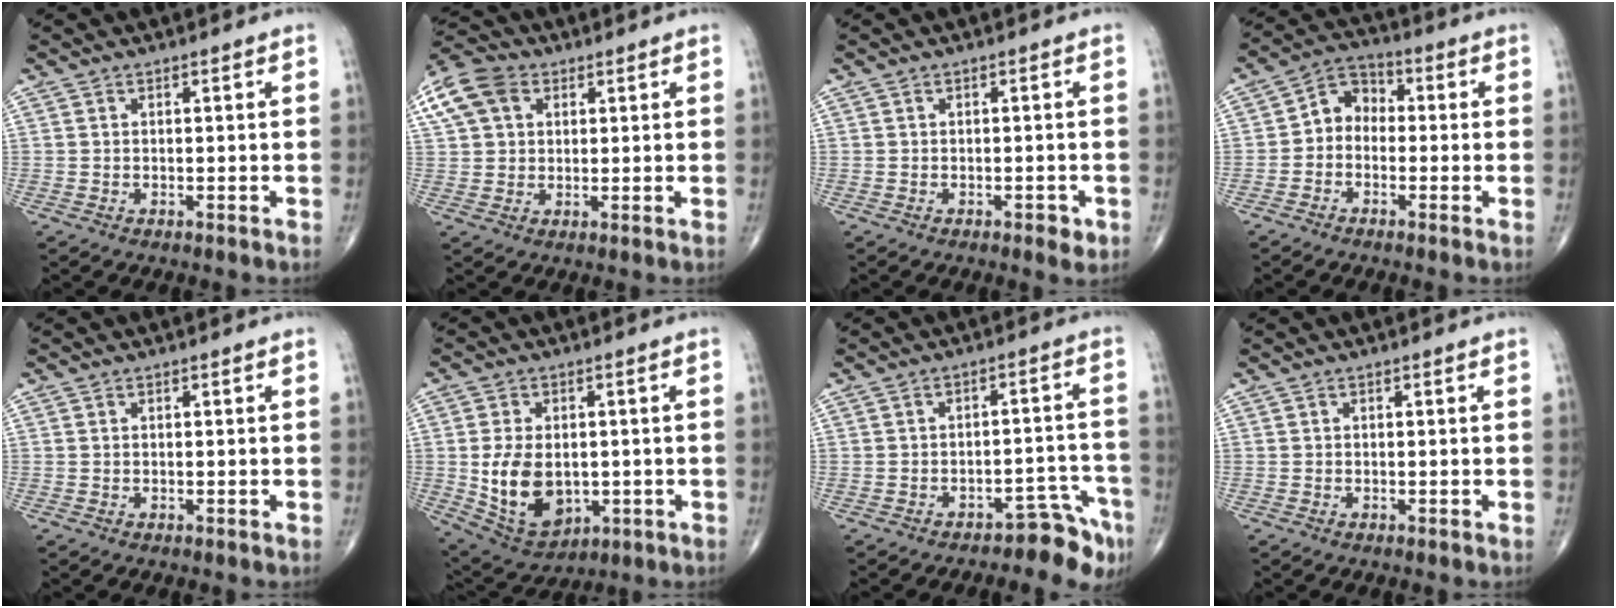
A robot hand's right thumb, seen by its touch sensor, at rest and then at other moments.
{"total": 10.3, "force": [4.0, 7.5, 5.8], "torque": [-0.114, 0.015, 0.070]}
{"total": 2.0, "force": [-0.8, 1.0, 1.5], "torque": [-0.017, 0.000, -0.009]}
{"total": 6.2, "force": [-0.9, 5.0, 3.5], "torque": [-0.032, 0.028, -0.039]}
{"total": 0.0}
{"total": 12.7, "force": [-0.9, 8.5, 9.4], "torque": [-0.146, -0.005, 0.007]}
{"total": 6.5, "force": [-5.0, 2.5, 3.3], "torque": [-0.021, 0.062, -0.066]}
{"total": 0.0}